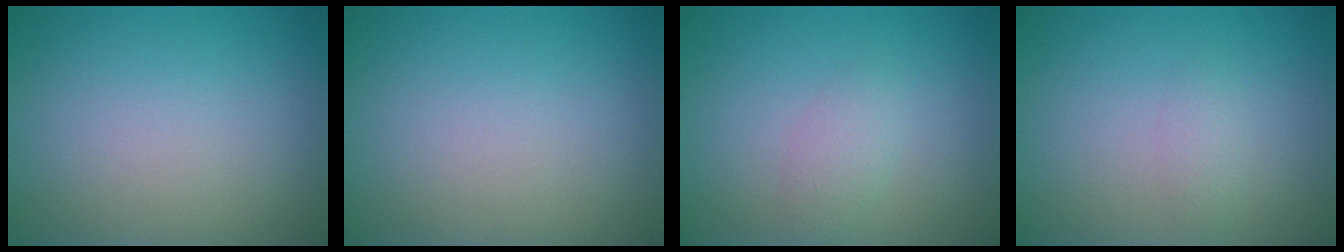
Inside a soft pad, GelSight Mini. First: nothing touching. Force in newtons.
{"total": 0.0}
{"total": 1.6, "press": 1.6, "slide": 0.0}
{"total": 1.2, "press": 1.2, "slide": 0.0}